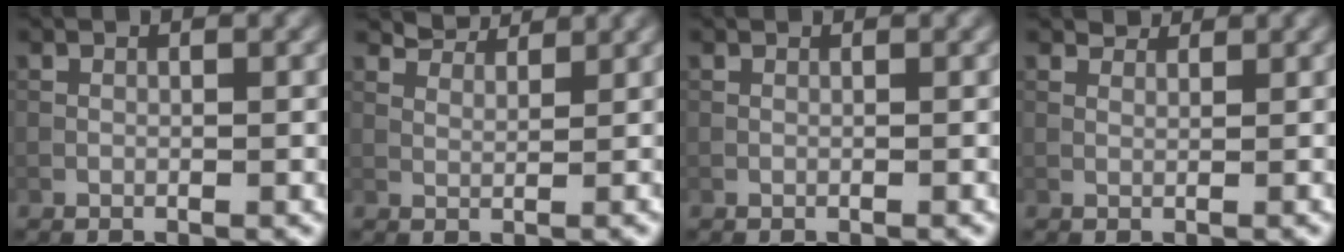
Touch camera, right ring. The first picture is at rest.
{"total": 3.0, "force": [2.8, 0.5, 0.9], "torque": [-0.024, -0.007, 0.052]}
{"total": 0.6, "force": [0.6, 0.1, 0.2], "torque": [-0.007, -0.001, 0.001]}
{"total": 1.9, "force": [1.7, 0.6, 0.6], "torque": [-0.016, -0.006, 0.024]}